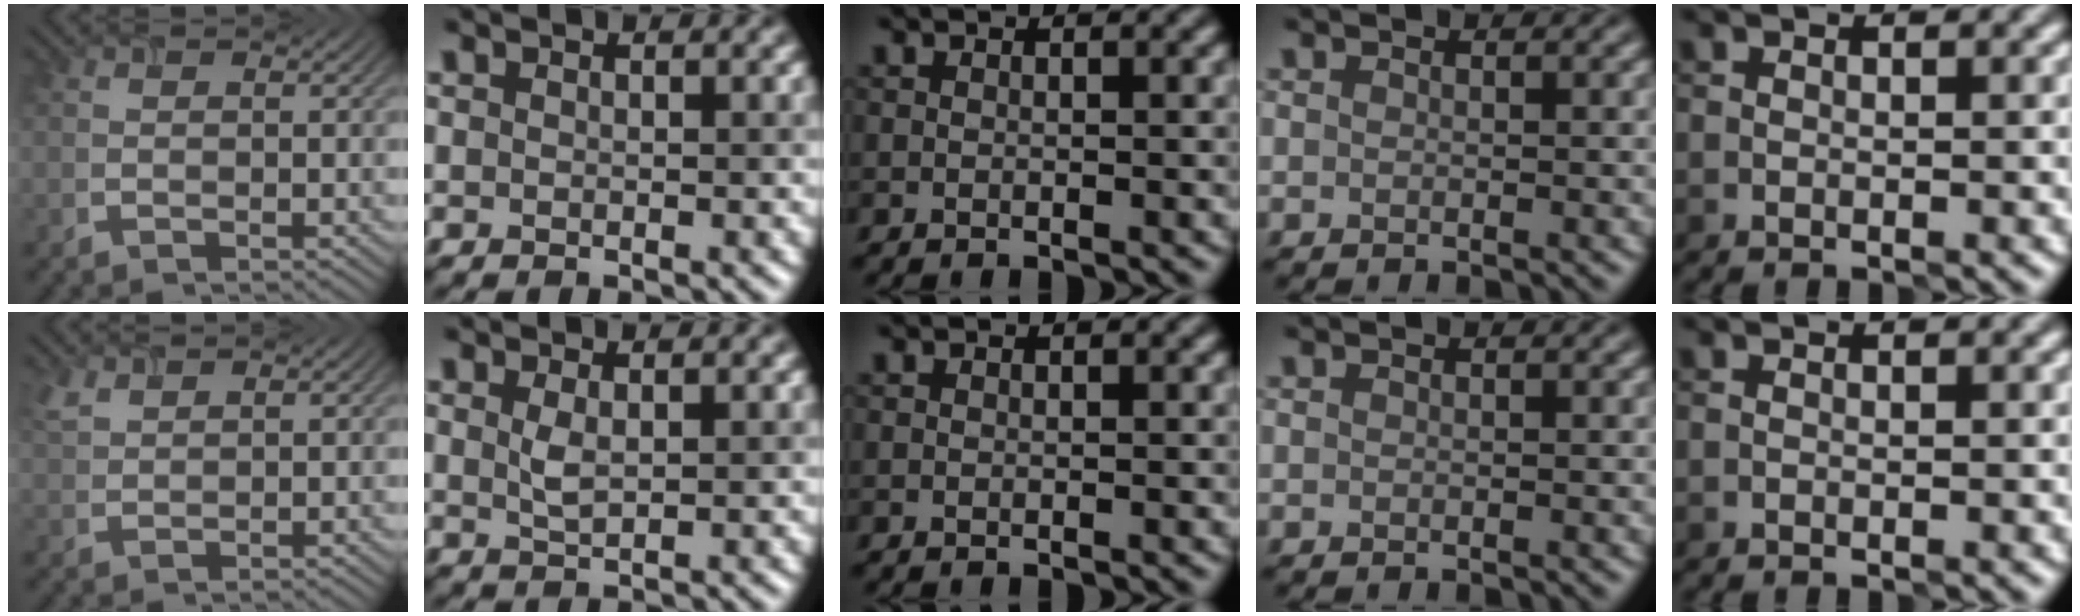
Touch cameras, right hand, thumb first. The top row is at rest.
{"thumb": {"total": 2.4, "force": [1.8, 1.0, 1.1], "torque": [-0.035, 0.004, 0.045]}, "index": {"total": 1.5, "force": [0.5, 0.5, 1.3], "torque": [-0.033, 0.000, 0.013]}}